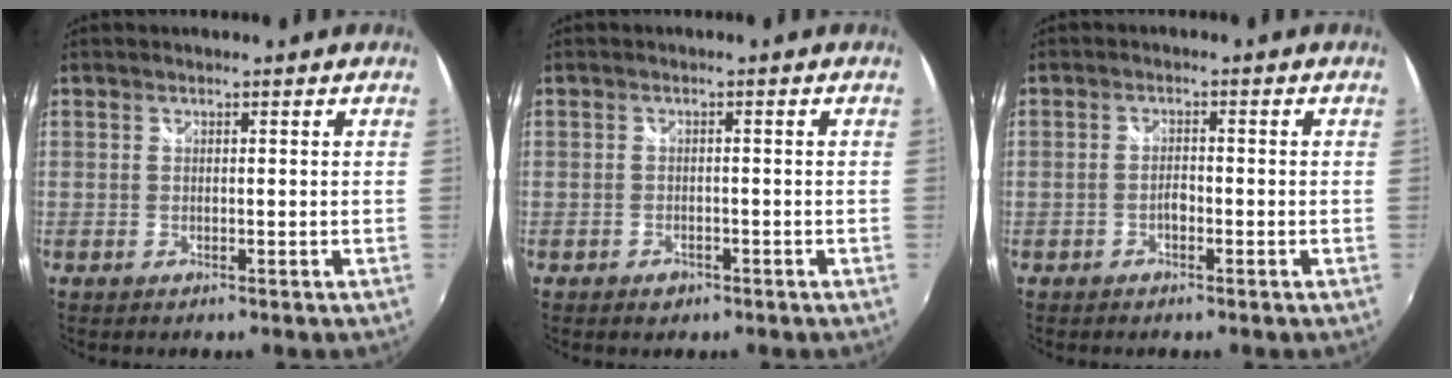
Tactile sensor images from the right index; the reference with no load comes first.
{"total": 2.3, "force": [-1.5, 1.7, 0.8], "torque": [-0.019, -0.002, -0.022]}
{"total": 1.7, "force": [-0.9, 0.9, 1.1], "torque": [-0.022, 0.003, -0.018]}